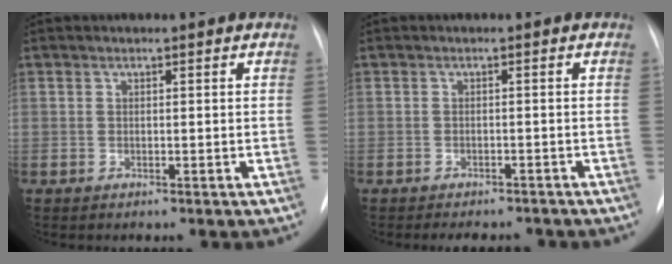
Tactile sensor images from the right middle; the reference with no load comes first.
{"total": 5.8, "force": [-5.1, 2.1, 1.6], "torque": [-0.016, 0.002, -0.060]}